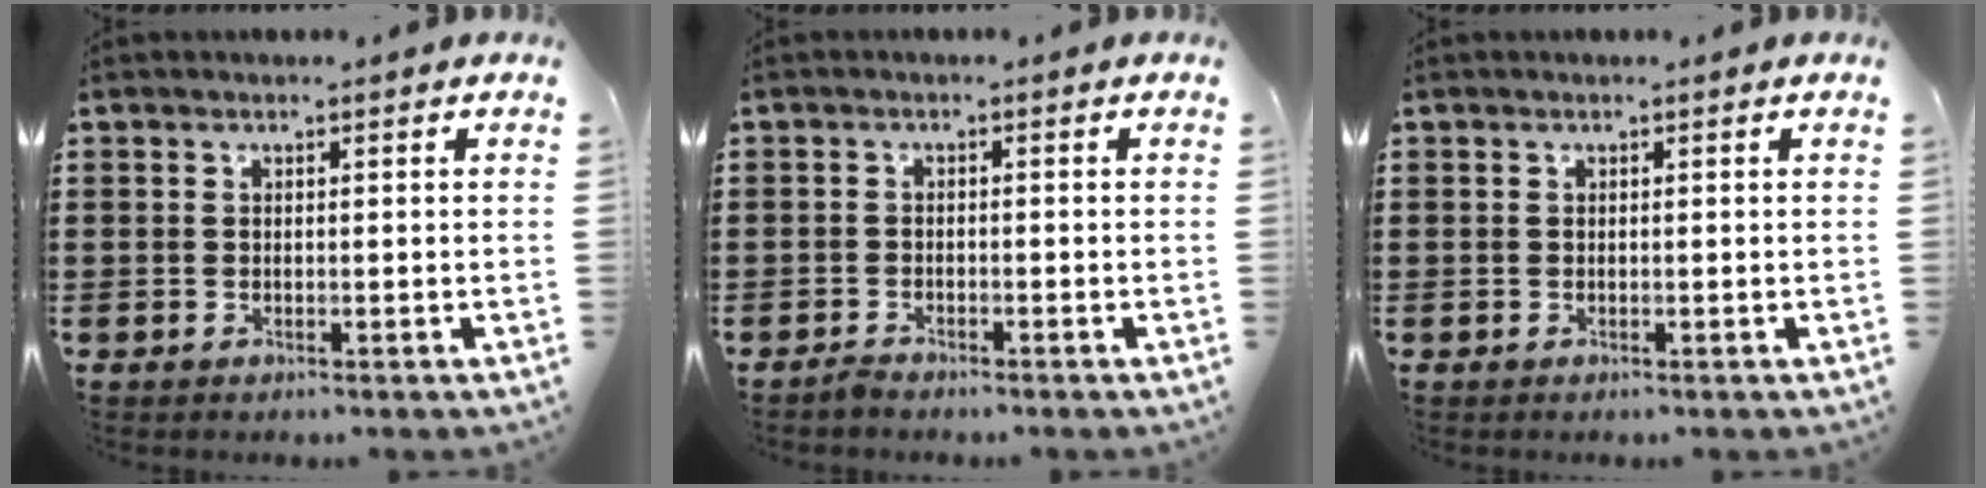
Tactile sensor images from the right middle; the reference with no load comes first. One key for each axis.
{"total": 1.1, "fx": -1.1, "fy": 0.1, "fz": 0.3, "tx": -0.009, "ty": -0.002, "tz": -0.021}
{"total": 0.0}